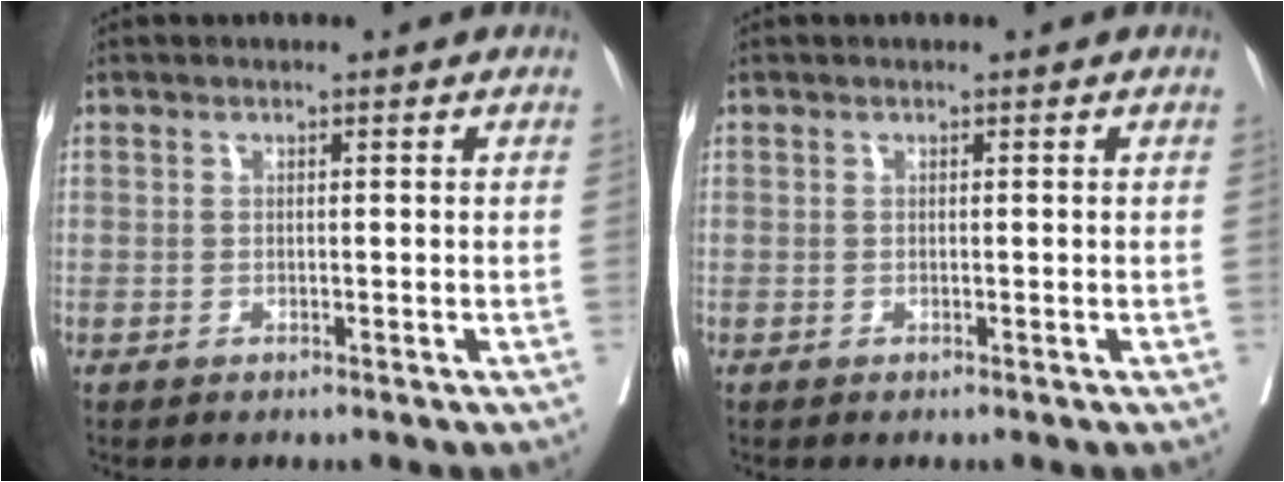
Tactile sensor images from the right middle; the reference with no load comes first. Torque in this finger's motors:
{"motor_torque": [0.01, -0.02, 0.00, 0.00]}